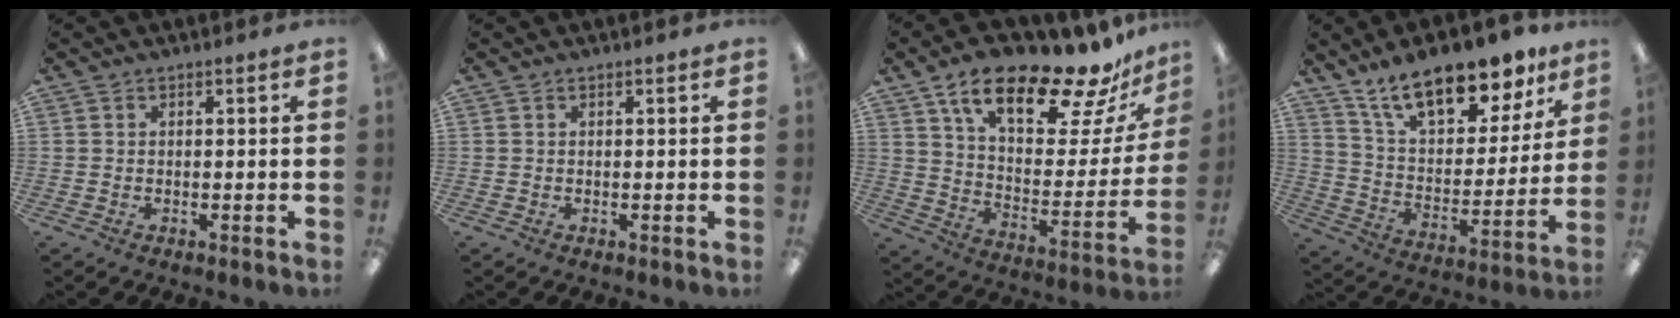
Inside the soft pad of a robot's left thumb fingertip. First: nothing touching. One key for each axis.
{"total": 0.0}
{"total": 22.3, "fx": 16.4, "fy": 7.7, "fz": 13.1, "tx": -0.204, "ty": -0.104, "tz": 0.273}
{"total": 19.9, "fx": 14.9, "fy": 8.1, "fz": 10.5, "tx": -0.172, "ty": -0.091, "tz": 0.257}